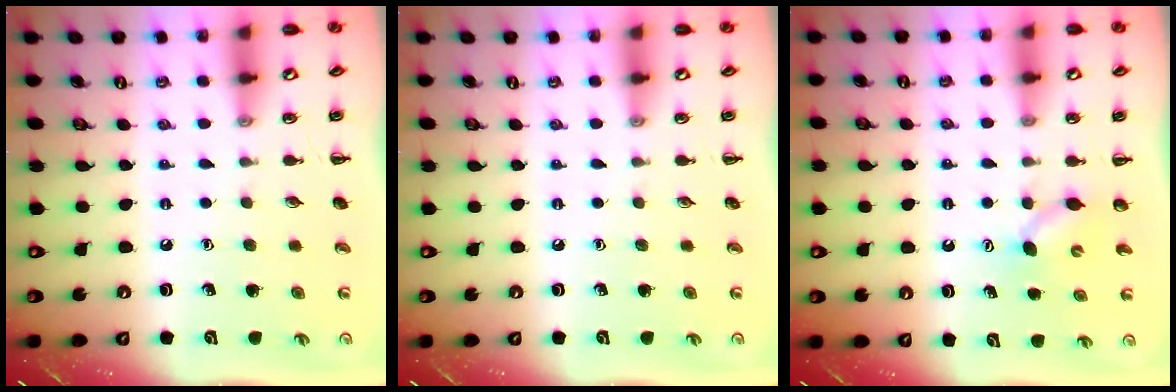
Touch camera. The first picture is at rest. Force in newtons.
{"total": 0.0}
{"total": 4.6, "press": 4.4, "slide": 1.1}